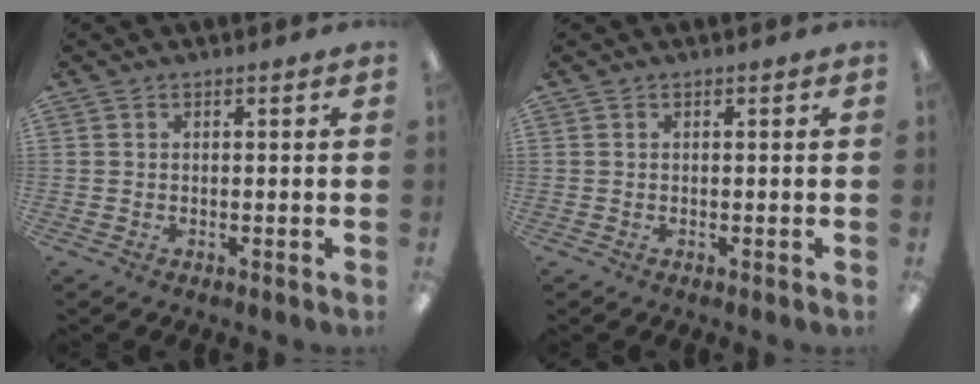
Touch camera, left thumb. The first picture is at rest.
{"total": 0.0}